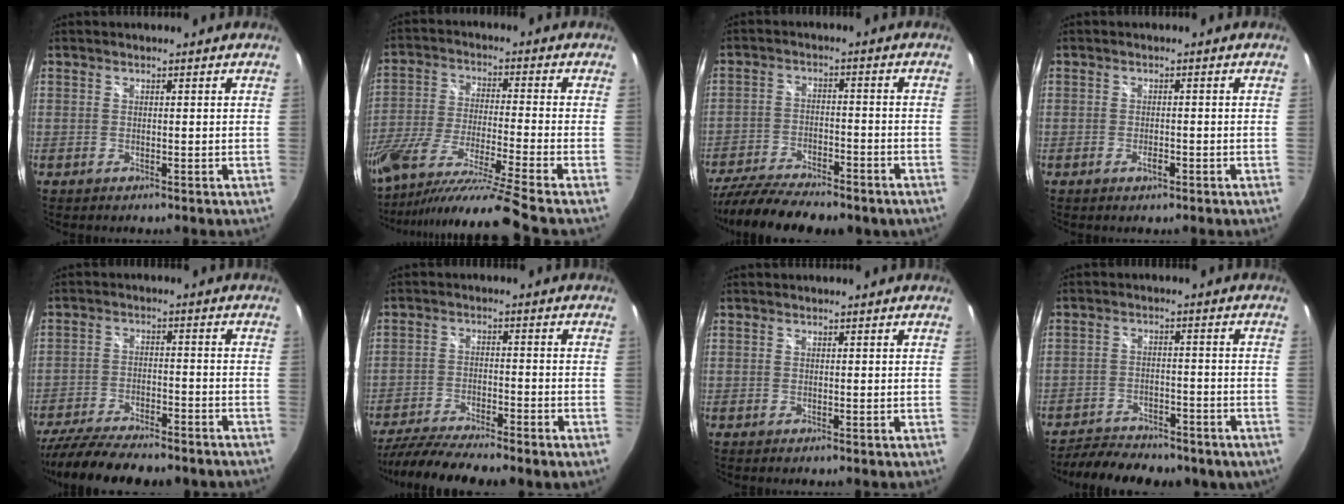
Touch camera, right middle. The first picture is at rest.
{"total": 19.4, "force": [-15.9, -2.4, 10.8], "torque": [-0.191, -0.063, -0.277]}
{"total": 17.8, "force": [-14.3, 5.3, 9.2], "torque": [-0.188, -0.039, -0.221]}
{"total": 1.6, "force": [-0.9, 0.8, 1.0], "torque": [-0.019, -0.001, -0.017]}
{"total": 18.4, "force": [-15.4, 4.2, 9.2], "torque": [-0.184, -0.041, -0.238]}
{"total": 12.8, "force": [-11.0, 0.7, 6.5], "torque": [-0.135, -0.024, -0.183]}
{"total": 0.0}
{"total": 14.3, "force": [-11.2, 5.7, 6.7], "torque": [-0.147, -0.018, -0.157]}